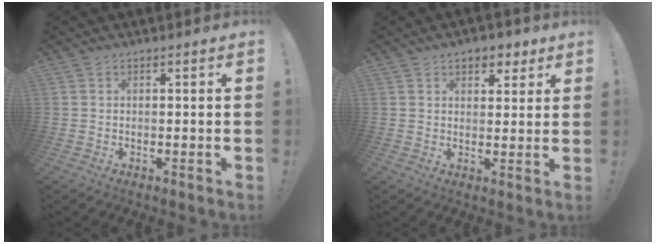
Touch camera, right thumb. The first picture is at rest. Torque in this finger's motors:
{"motor_torque": [0.37, 1.17, 0.57, 0.36, -0.01]}